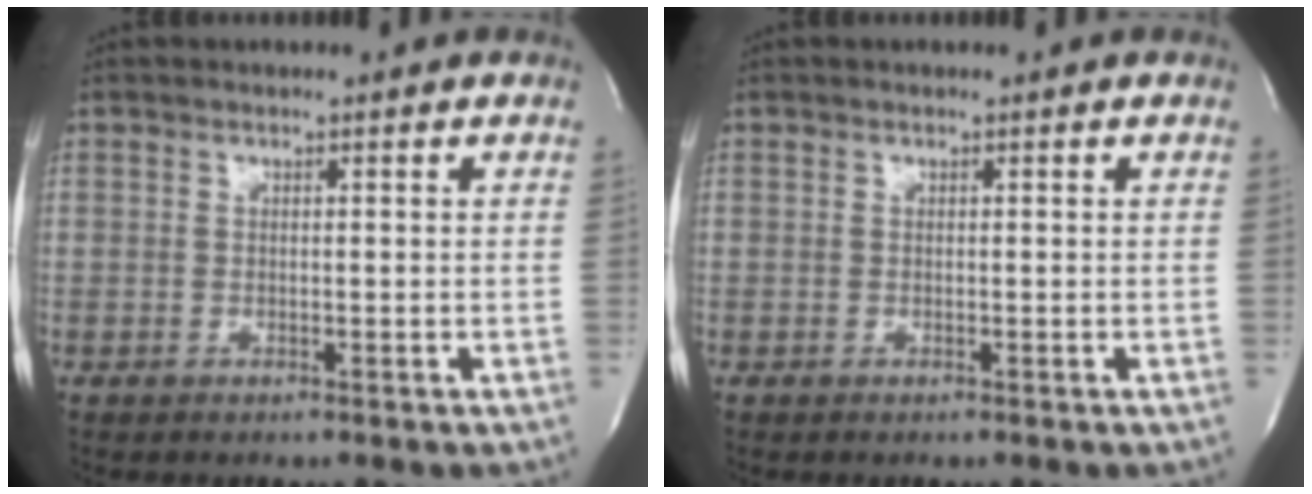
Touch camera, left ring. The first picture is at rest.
{"total": 0.0}